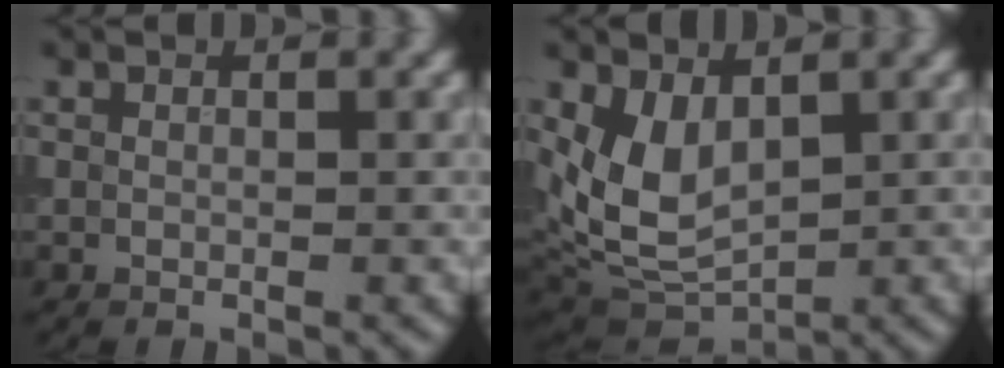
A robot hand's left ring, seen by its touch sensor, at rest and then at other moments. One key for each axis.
{"total": 5.5, "fx": 1.3, "fy": 3.5, "fz": 4.1, "tx": -0.089, "ty": -0.014, "tz": 0.032}